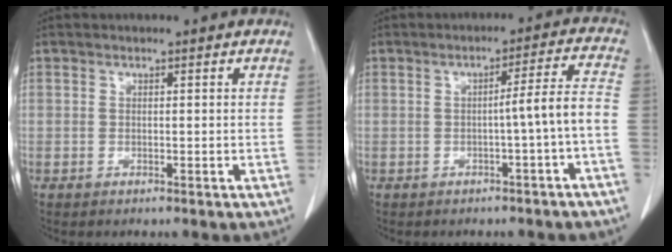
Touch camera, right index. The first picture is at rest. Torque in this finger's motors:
{"motor_torque": [0.63, -0.42, 0.32, 0.08]}